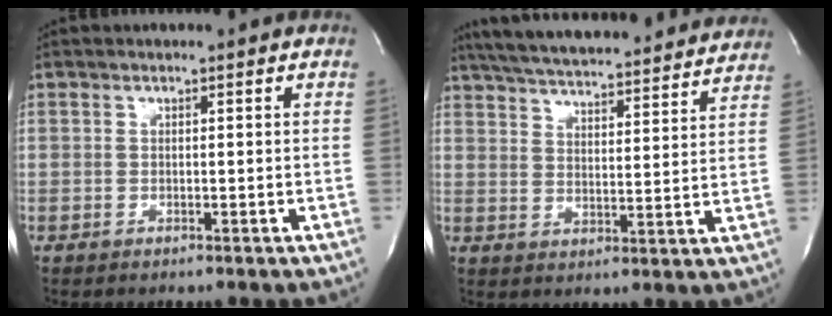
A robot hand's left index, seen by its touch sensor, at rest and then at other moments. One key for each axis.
{"total": 27.2, "fx": 24.9, "fy": 4.0, "fz": 10.3, "tx": -0.178, "ty": -0.010, "tz": 0.325}